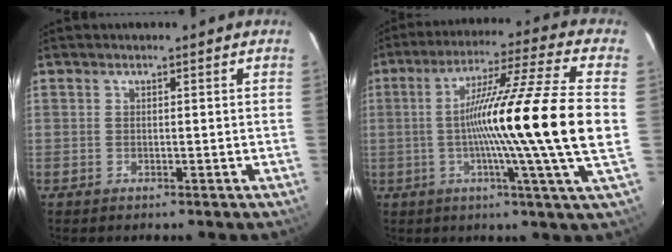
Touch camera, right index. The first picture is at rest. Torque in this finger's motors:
{"motor_torque": [2.14, 0.00, 1.05, 0.21]}